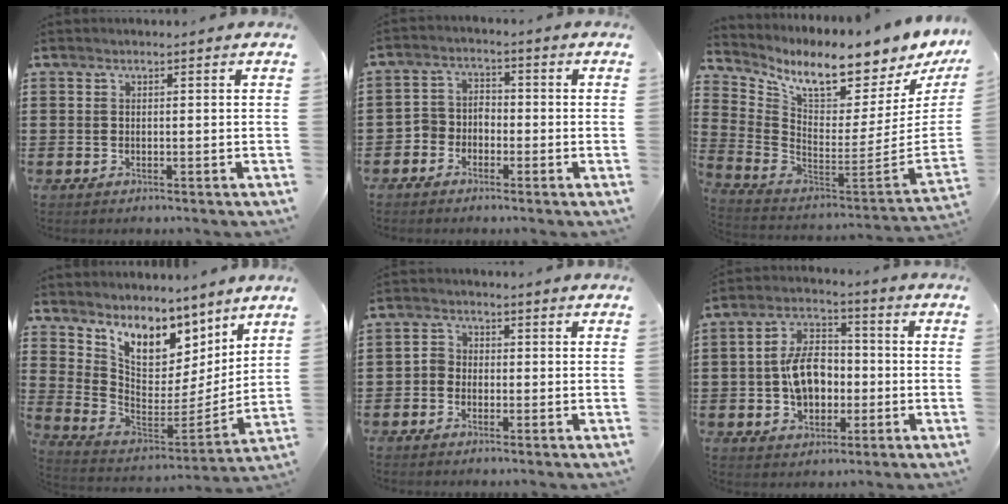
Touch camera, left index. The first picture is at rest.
{"total": 3.4, "force": [-2.6, 2.2, 0.5], "torque": [-0.026, 0.006, -0.059]}
{"total": 7.4, "force": [6.3, 0.9, 3.8], "torque": [-0.095, -0.069, 0.100]}
{"total": 9.0, "force": [7.1, 4.5, 3.3], "torque": [-0.101, -0.049, 0.131]}
{"total": 2.1, "force": [-0.8, 1.8, 0.7], "torque": [-0.020, 0.008, -0.019]}
{"total": 9.0, "force": [-0.8, 6.1, 6.6], "torque": [-0.152, 0.014, -0.017]}